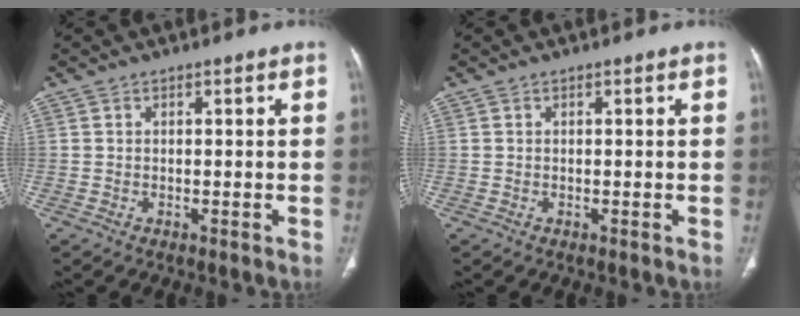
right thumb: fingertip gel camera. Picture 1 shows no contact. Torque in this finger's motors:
{"motor_torque": [0.11, 0.10, 0.06, -0.06, 0.01]}